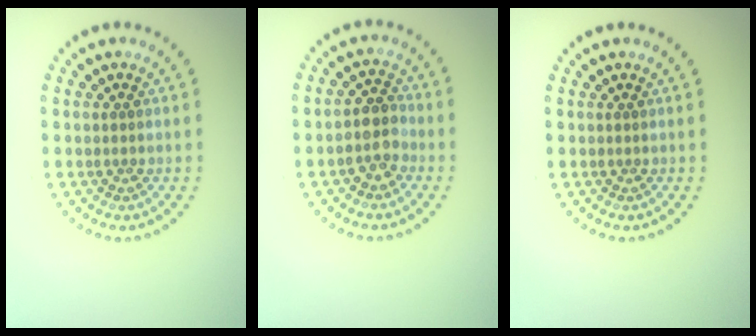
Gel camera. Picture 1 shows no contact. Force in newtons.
{"total": 2.5, "press": 2.3, "slide": 1.0}
{"total": 0.0}